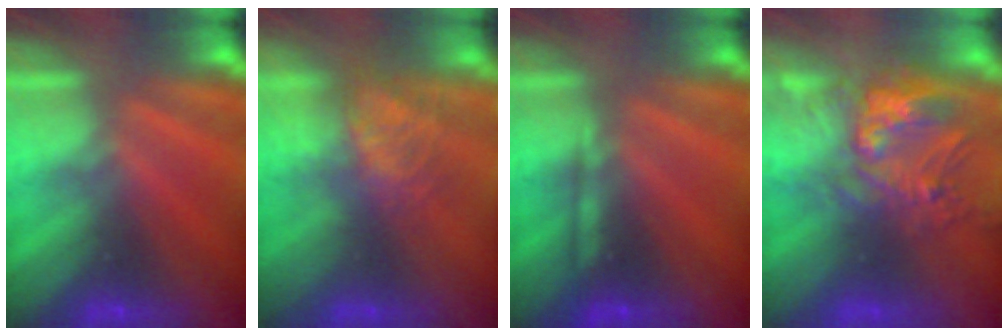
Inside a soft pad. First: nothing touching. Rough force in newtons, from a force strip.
{"total": 7.4}
{"total": 2.1}
{"total": 7.5}